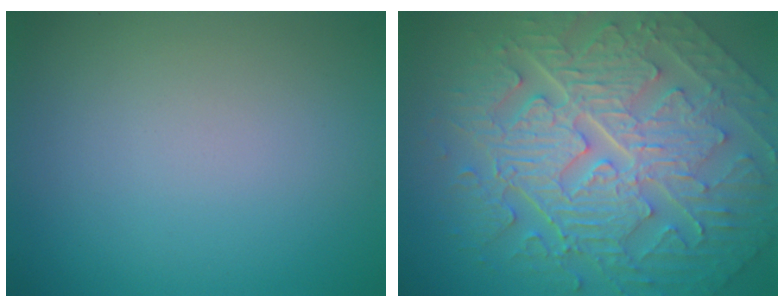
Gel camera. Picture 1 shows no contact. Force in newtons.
{"total": 11.0, "press": 7.5, "slide": 8.0}